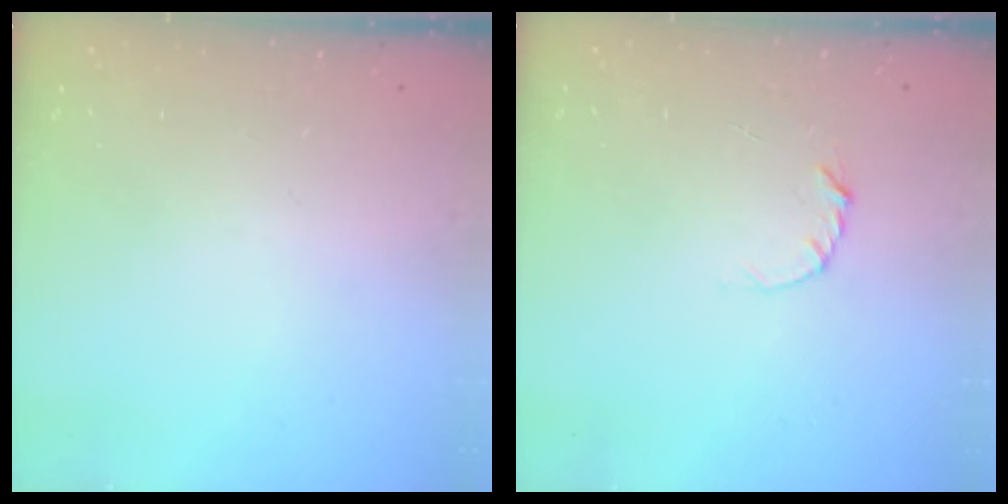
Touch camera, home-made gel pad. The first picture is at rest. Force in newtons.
{"total": 2.9, "press": 2.9, "slide": 0.3}